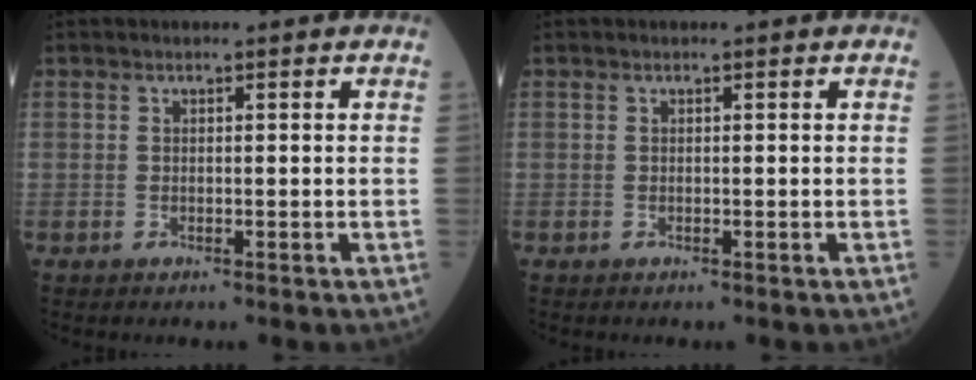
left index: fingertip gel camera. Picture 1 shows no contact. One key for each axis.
{"total": 0.0}